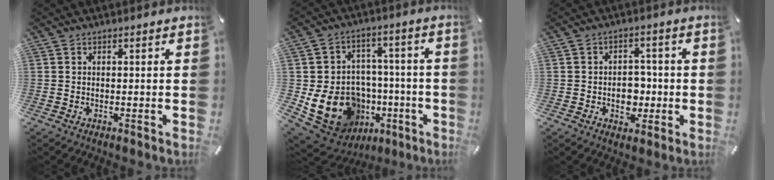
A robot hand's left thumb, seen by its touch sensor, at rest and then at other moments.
{"total": 18.4, "force": [-4.8, 15.1, 9.3], "torque": [-0.155, 0.017, -0.056]}
{"total": 6.3, "force": [-1.0, 5.2, 3.6], "torque": [-0.044, 0.003, -0.018]}